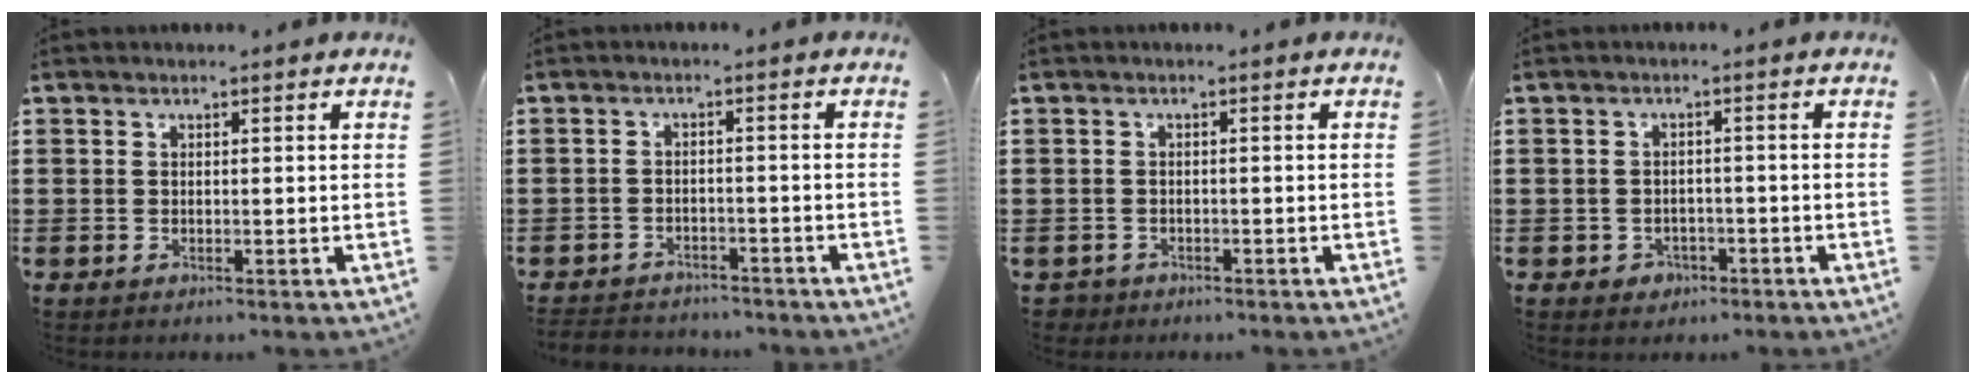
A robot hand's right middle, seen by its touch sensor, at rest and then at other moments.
{"total": 2.7, "force": [-2.6, 0.4, -0.3], "torque": [-0.004, -0.002, -0.058]}
{"total": 1.3, "force": [-1.2, 0.5, -0.2], "torque": [-0.003, 0.001, -0.027]}
{"total": 1.6, "force": [-1.1, 1.1, 0.2], "torque": [-0.011, -0.002, -0.026]}